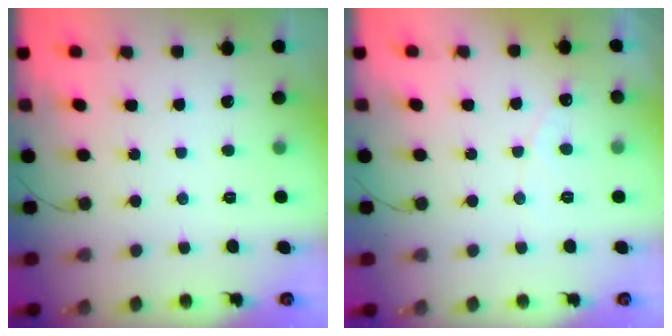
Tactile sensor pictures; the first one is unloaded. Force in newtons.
{"total": 2.9, "press": 2.9, "slide": 0.2}